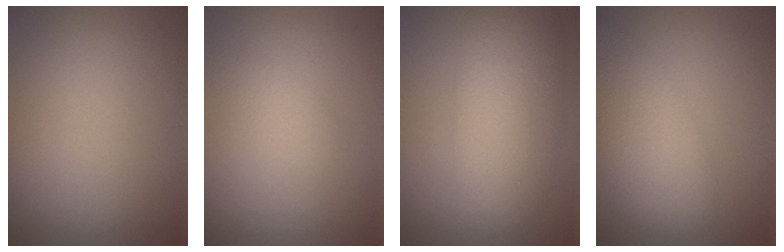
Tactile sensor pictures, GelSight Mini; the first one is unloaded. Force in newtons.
{"total": 1.4, "press": 1.4, "slide": 0.1}
{"total": 7.9, "press": 7.9, "slide": 0.4}
{"total": 6.3, "press": 6.2, "slide": 0.8}